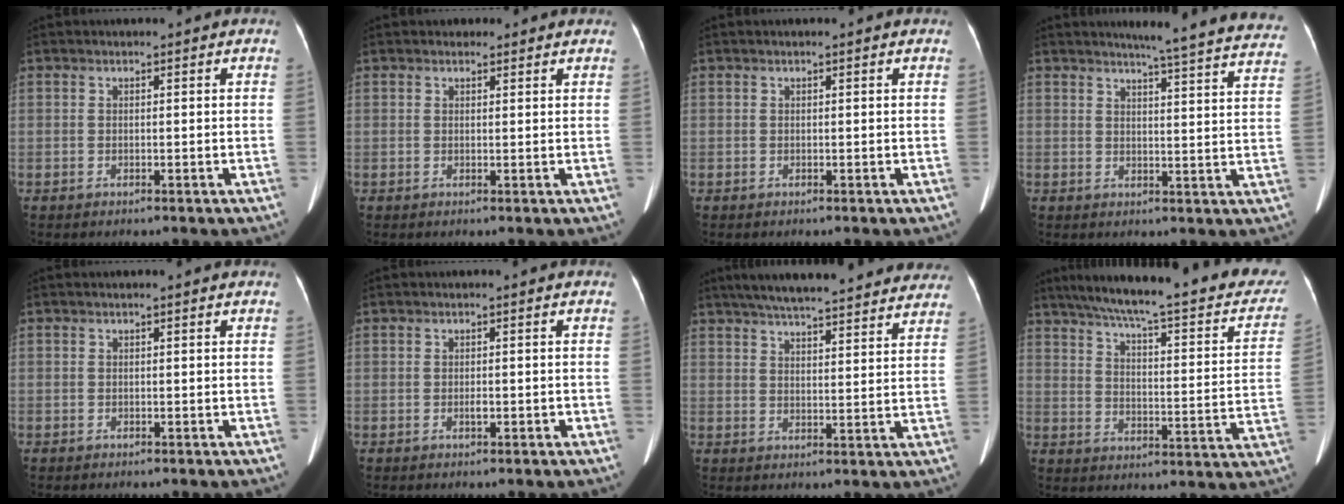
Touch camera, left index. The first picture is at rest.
{"total": 1.2, "force": [0.9, 0.8, 0.0], "torque": [0.001, 0.000, 0.006]}
{"total": 0.0}
{"total": 19.9, "force": [18.6, 0.9, 6.9], "torque": [-0.081, -0.062, 0.201]}
{"total": 0.0}
{"total": 1.0, "force": [-0.6, 0.4, 0.8], "torque": [-0.019, -0.005, -0.009]}
{"total": 25.9, "force": [22.8, 4.3, 11.4], "torque": [-0.181, 0.005, 0.285]}
{"total": 29.4, "force": [23.9, 4.9, 16.4], "torque": [-0.246, -0.026, 0.299]}